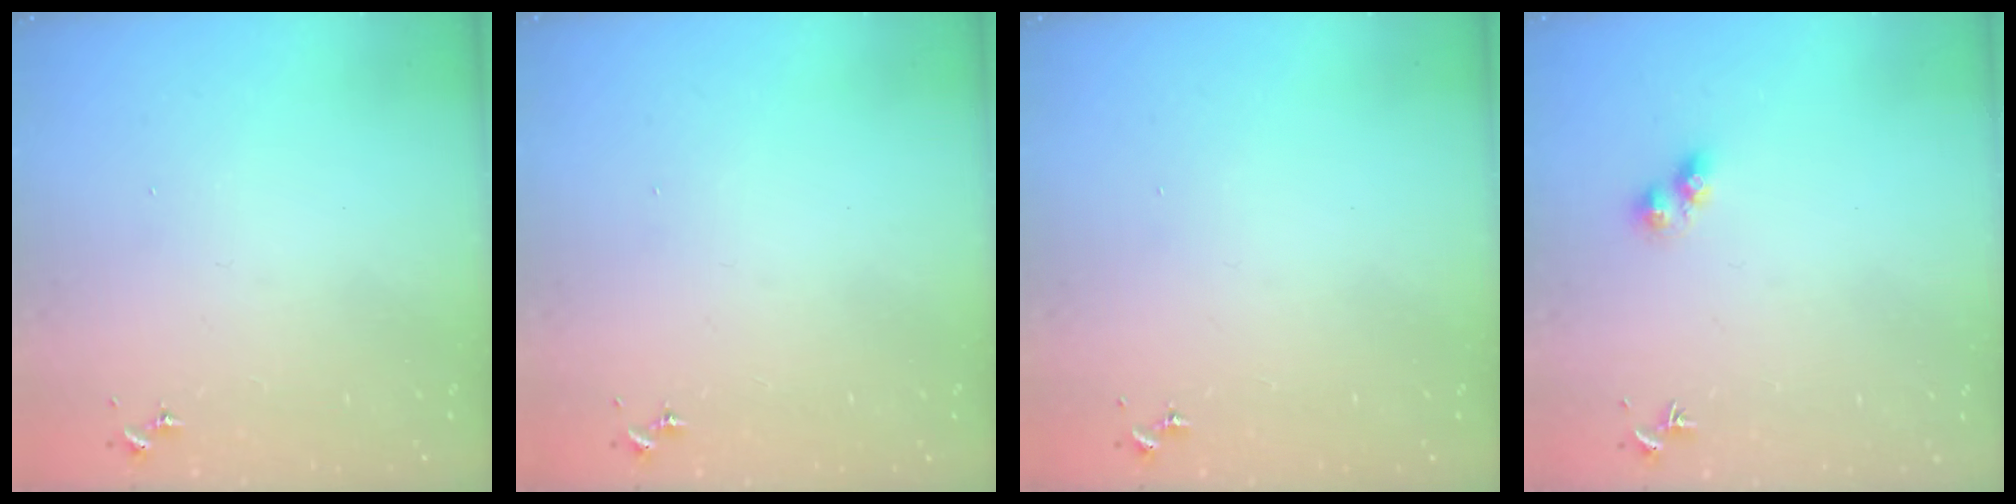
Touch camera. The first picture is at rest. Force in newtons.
{"total": 0.0}
{"total": 0.0}
{"total": 3.5, "press": 3.4, "slide": 0.8}